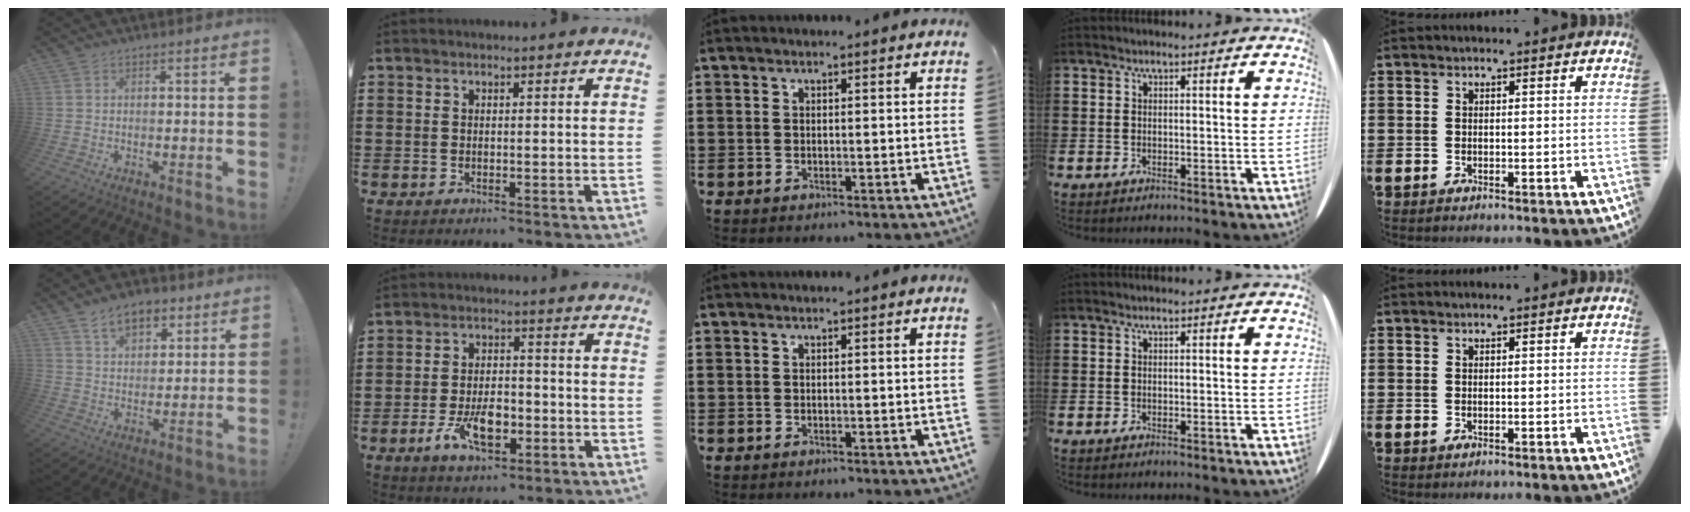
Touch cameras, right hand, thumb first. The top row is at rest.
{"thumb": {"total": 9.8, "force": [5.9, 6.0, 5.0], "torque": [-0.068, -0.022, 0.111]}, "index": {"total": 7.4, "force": [-3.0, 3.5, 5.8], "torque": [-0.119, 0.000, -0.053]}}